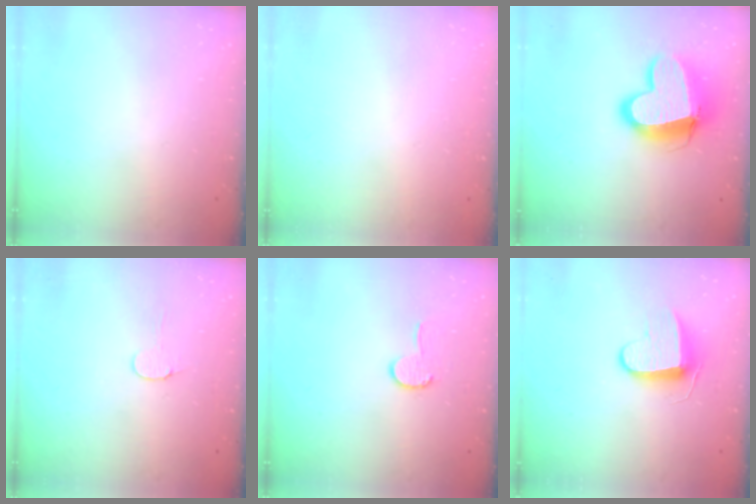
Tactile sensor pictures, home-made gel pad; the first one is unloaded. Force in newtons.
{"total": 0.6, "press": 0.6, "slide": 0.2}
{"total": 16.2, "press": 16.0, "slide": 2.1}
{"total": 4.5, "press": 4.5, "slide": 0.4}
{"total": 6.9, "press": 6.8, "slide": 0.7}
{"total": 9.1, "press": 9.1, "slide": 0.0}